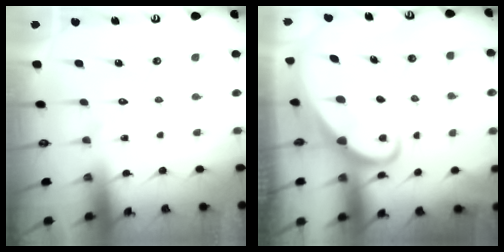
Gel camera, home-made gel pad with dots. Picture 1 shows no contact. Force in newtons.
{"total": 4.5, "press": 4.5, "slide": 0.6}